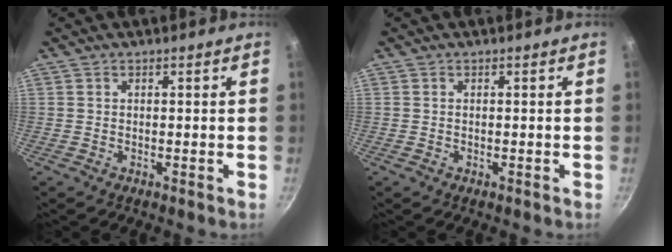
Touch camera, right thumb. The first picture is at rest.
{"total": 0.0}